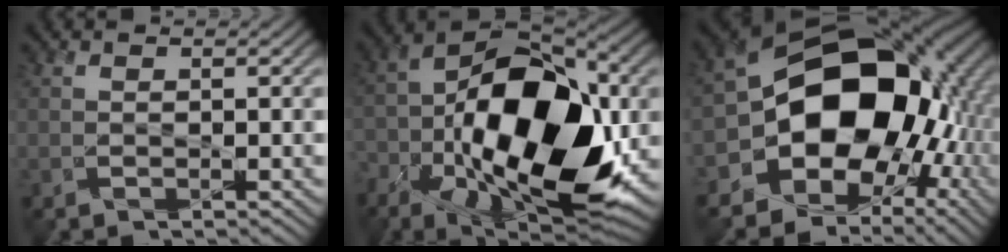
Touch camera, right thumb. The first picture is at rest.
{"total": 20.2, "force": [-4.5, 11.1, 16.3], "torque": [-0.303, -0.021, -0.067]}
{"total": 18.5, "force": [-0.8, 14.5, 11.5], "torque": [-0.181, -0.017, -0.004]}